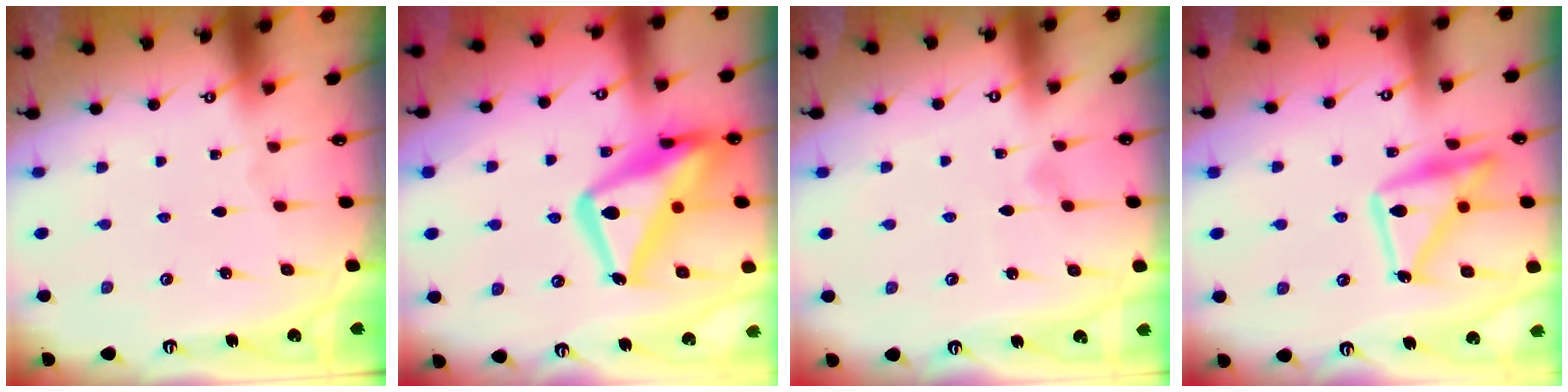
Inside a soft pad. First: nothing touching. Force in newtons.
{"total": 22.2, "press": 22.2, "slide": 1.8}
{"total": 5.9, "press": 5.9, "slide": 0.4}
{"total": 17.1, "press": 17.1, "slide": 1.2}